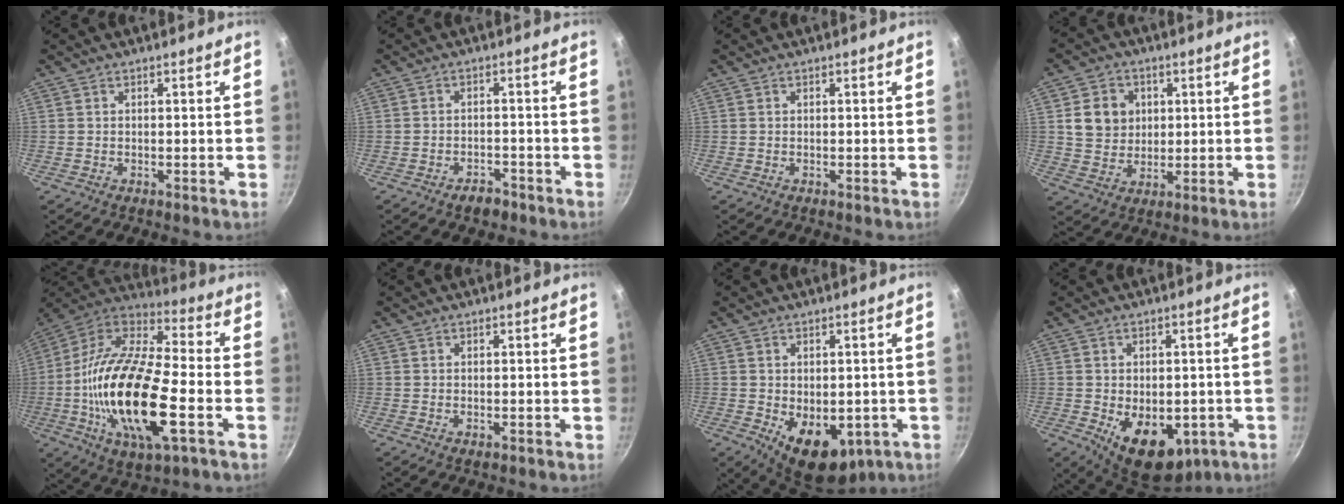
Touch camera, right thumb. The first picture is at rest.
{"total": 3.5, "force": [-2.6, 1.8, 1.5], "torque": [-0.014, 0.027, -0.031]}
{"total": 0.0}
{"total": 8.7, "force": [1.9, 7.5, 3.8], "torque": [-0.039, -0.001, 0.032]}
{"total": 26.2, "force": [-5.6, 10.2, 23.5], "torque": [-0.447, 0.020, -0.117]}
{"total": 0.6, "force": [-0.1, 0.3, 0.5], "torque": [-0.008, -0.001, -0.002]}
{"total": 12.0, "force": [-3.3, 7.7, 8.7], "torque": [-0.092, -0.015, -0.028]}
{"total": 13.6, "force": [-3.9, 8.5, 9.8], "torque": [-0.103, -0.013, -0.036]}